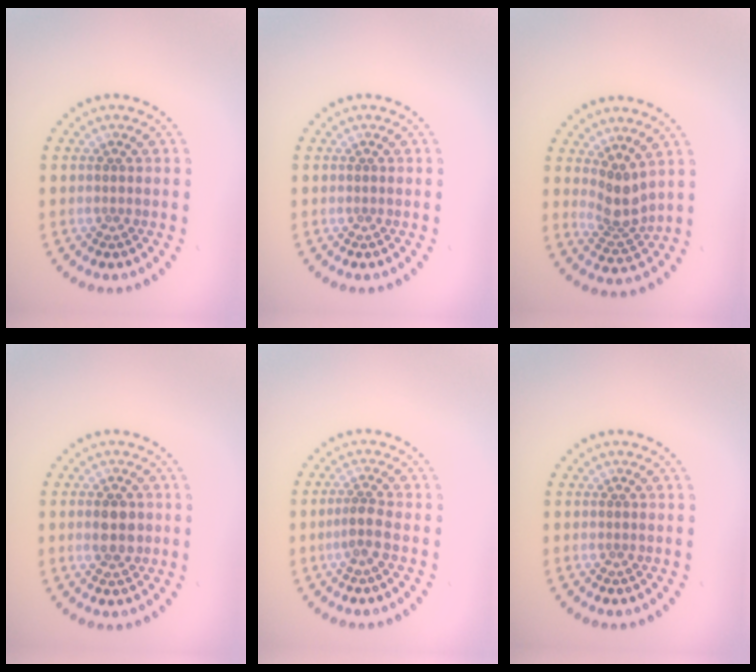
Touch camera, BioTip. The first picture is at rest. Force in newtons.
{"total": 0.0}
{"total": 2.8, "press": 2.1, "slide": 1.9}
{"total": 2.9, "press": 2.9, "slide": 0.1}
{"total": 2.0, "press": 1.5, "slide": 1.4}
{"total": 0.0}